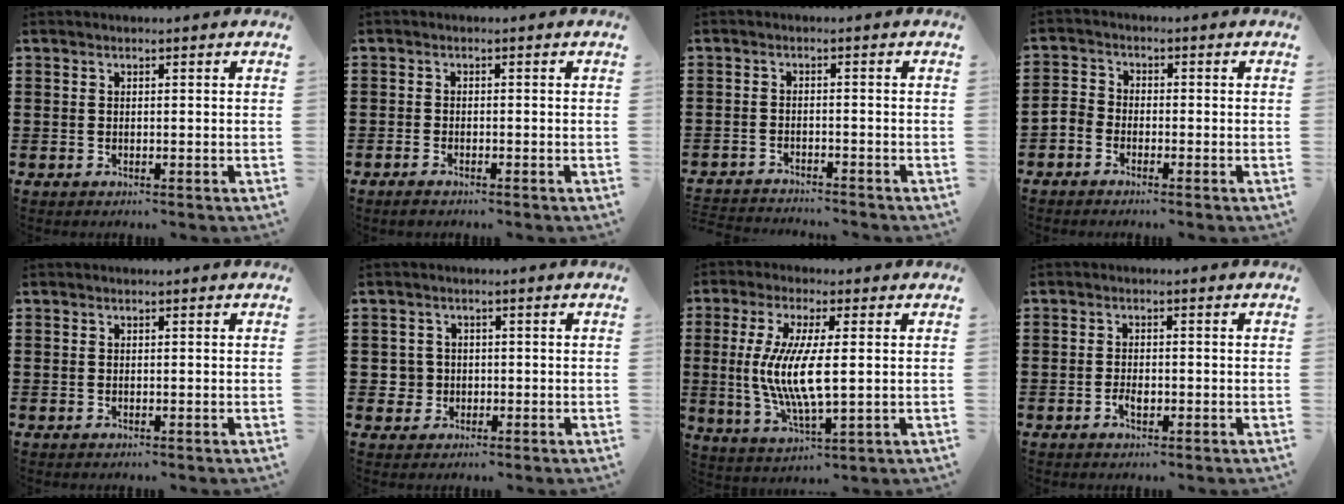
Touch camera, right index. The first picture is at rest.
{"total": 0.8, "force": [-0.7, 0.3, 0.3], "torque": [-0.006, -0.002, -0.014]}
{"total": 2.2, "force": [-2.2, 0.0, -0.3], "torque": [-0.001, 0.002, -0.048]}
{"total": 2.4, "force": [-2.1, 1.0, 0.3], "torque": [-0.020, 0.002, -0.048]}
{"total": 0.0}
{"total": 2.9, "force": [-0.4, 2.8, 0.6], "torque": [-0.024, 0.007, -0.011]}
{"total": 9.1, "force": [0.5, 2.4, 8.7], "torque": [-0.182, -0.008, 0.004]}
{"total": 1.9, "force": [-0.7, 0.9, 1.5], "torque": [-0.036, -0.002, -0.015]}